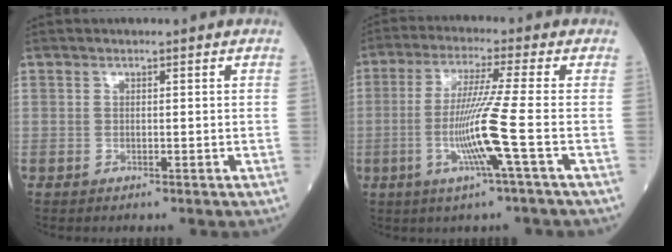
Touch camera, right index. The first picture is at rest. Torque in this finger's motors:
{"motor_torque": [0.51, -0.11, 0.29, 0.19]}